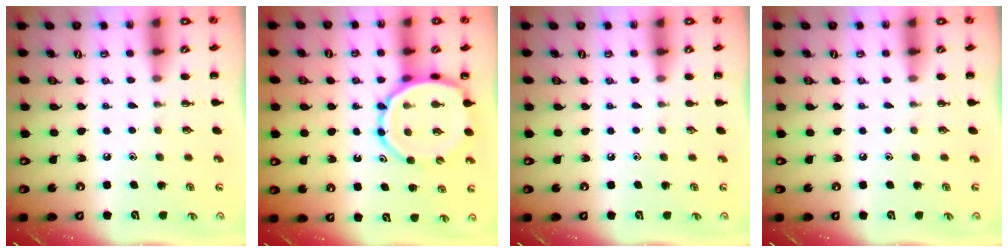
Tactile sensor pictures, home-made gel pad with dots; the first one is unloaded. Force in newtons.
{"total": 11.4, "press": 11.0, "slide": 2.9}
{"total": 0.0}
{"total": 0.0}